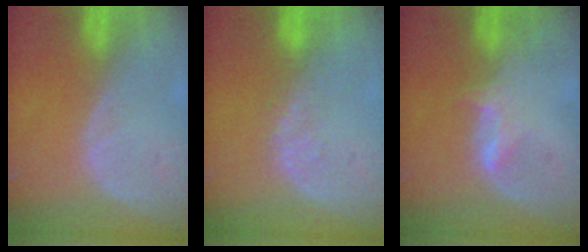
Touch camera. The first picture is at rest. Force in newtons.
{"total": 2.9, "press": 2.3, "slide": 1.8}
{"total": 2.9, "press": 2.9, "slide": 0.4}